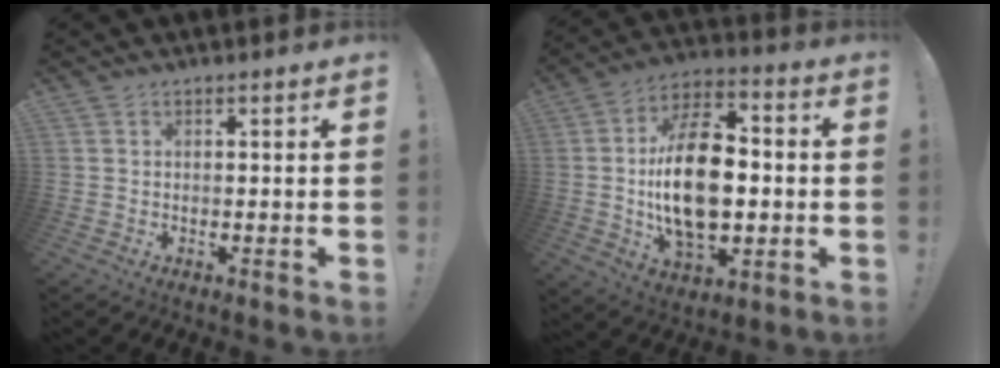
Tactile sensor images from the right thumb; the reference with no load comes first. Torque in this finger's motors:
{"motor_torque": [2.36, 2.65, 0.81, 0.50, 0.28]}